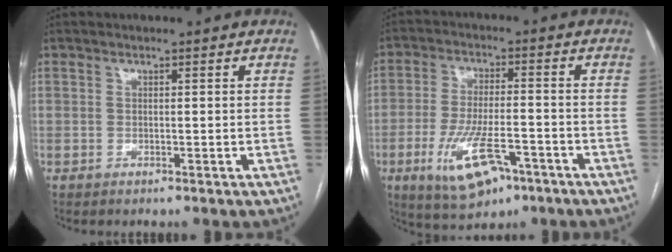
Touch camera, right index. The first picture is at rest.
{"total": 11.2, "force": [-5.6, 4.1, 8.8], "torque": [-0.174, -0.009, -0.085]}